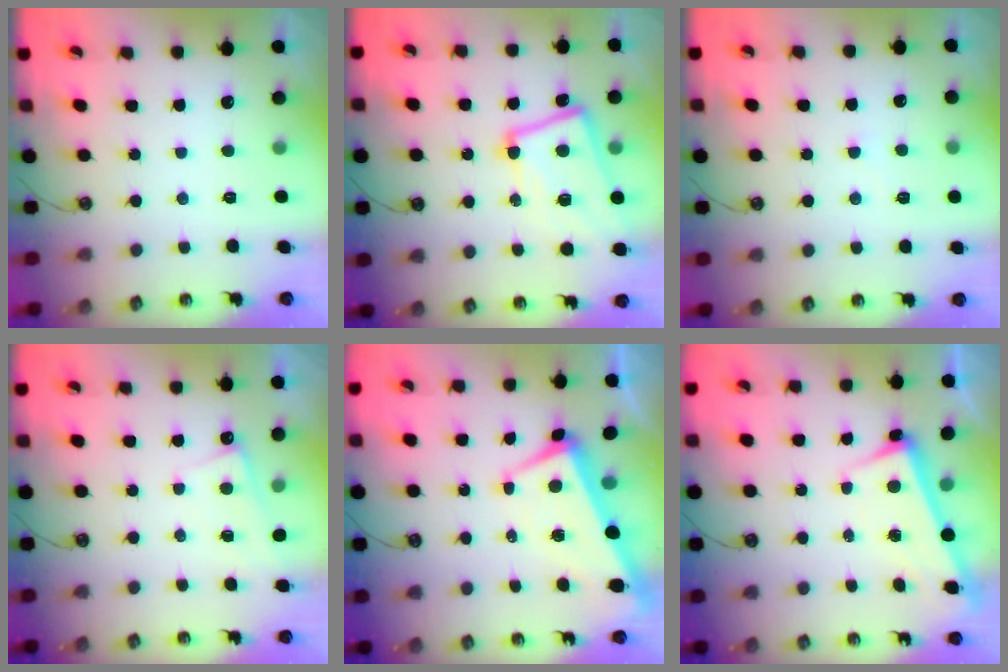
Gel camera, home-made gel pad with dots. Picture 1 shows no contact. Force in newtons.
{"total": 9.9, "press": 9.7, "slide": 2.0}
{"total": 7.1, "press": 7.1, "slide": 0.3}
{"total": 0.7, "press": 0.7, "slide": 0.3}
{"total": 1.1, "press": 0.6, "slide": 0.9}
{"total": 2.5, "press": 2.4, "slide": 0.7}